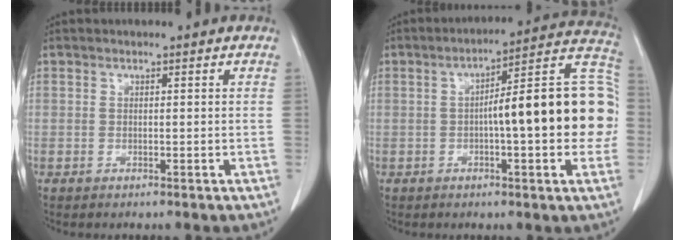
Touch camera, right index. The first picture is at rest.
{"total": 18.0, "force": [-0.7, 3.1, 17.7], "torque": [-0.224, 0.043, -0.009]}